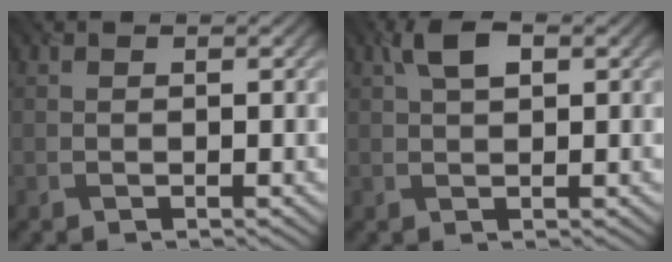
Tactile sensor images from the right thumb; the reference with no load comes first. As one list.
[{"total": 3.3, "force": [1.5, 1.5, 2.5], "torque": [-0.052, 0.009, 0.024]}]